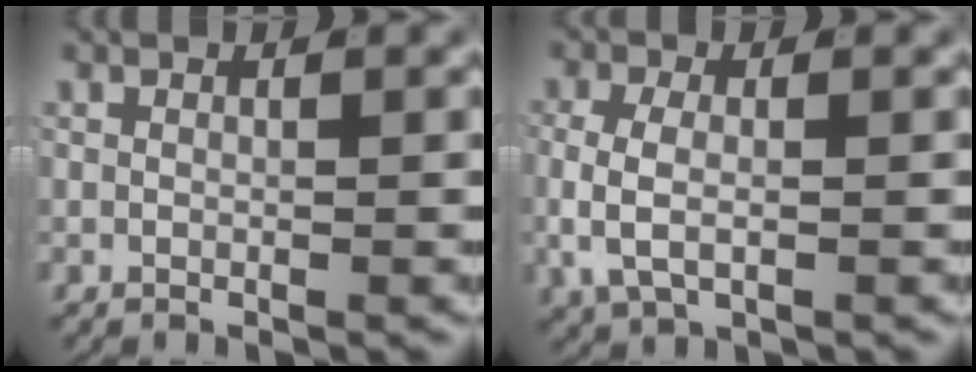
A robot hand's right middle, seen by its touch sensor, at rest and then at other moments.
{"total": 3.6, "force": [-0.5, 2.1, 2.9], "torque": [-0.079, -0.008, -0.001]}